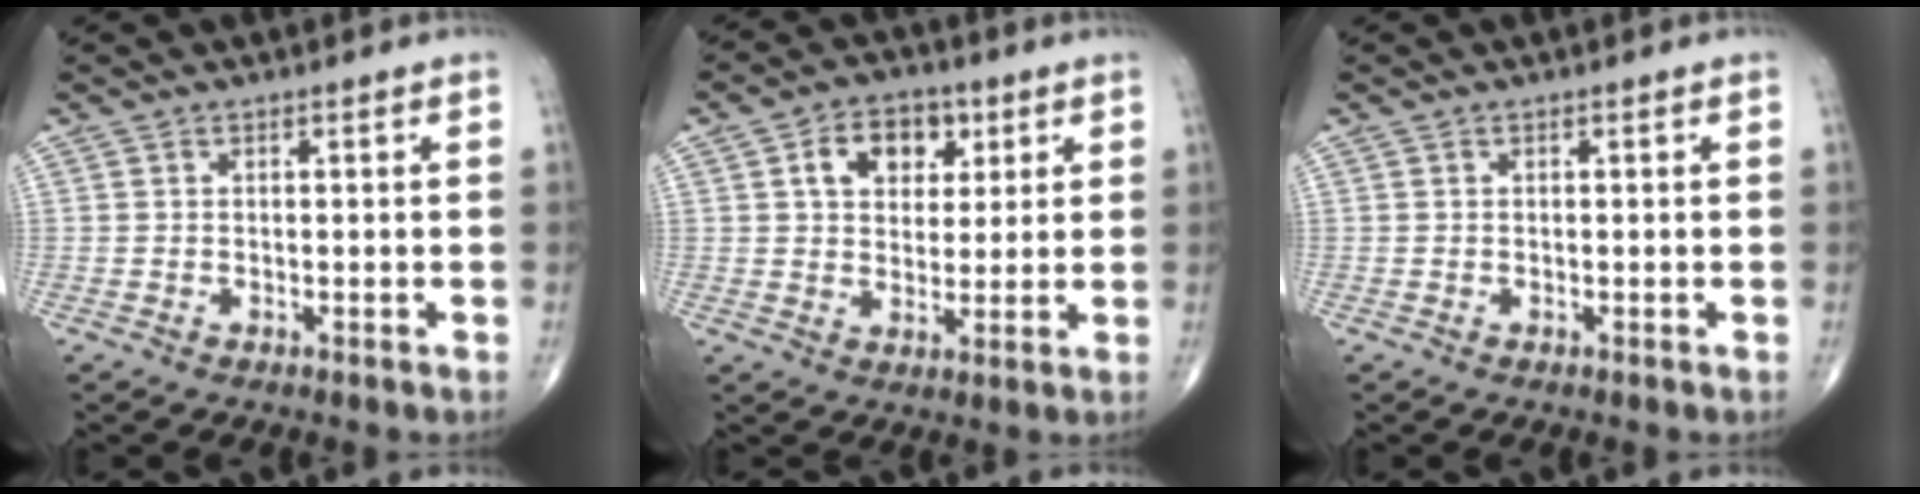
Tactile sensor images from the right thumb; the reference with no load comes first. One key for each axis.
{"total": 9.3, "fx": 3.3, "fy": 6.6, "fz": 5.7, "tx": -0.053, "ty": -0.004, "tz": 0.050}
{"total": 0.0}